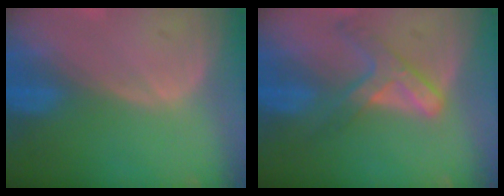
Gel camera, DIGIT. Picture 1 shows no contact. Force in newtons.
{"total": 6.8, "press": 5.9, "slide": 3.4}